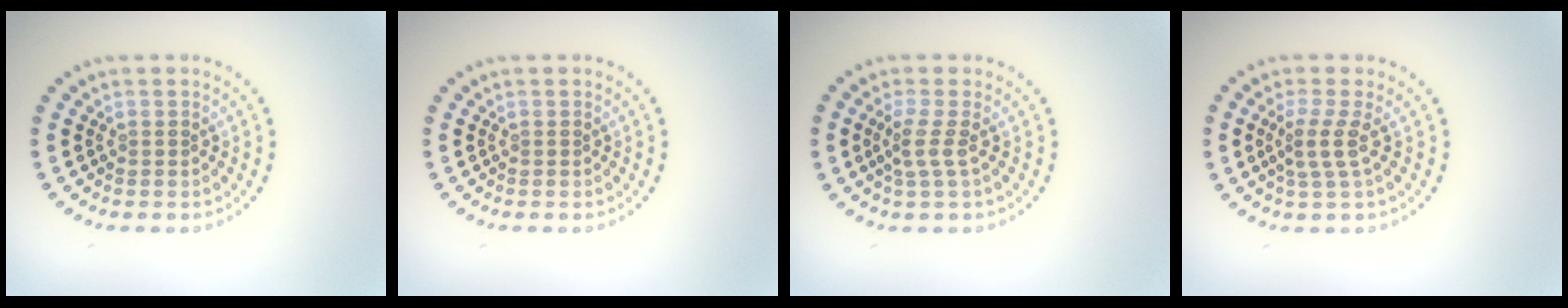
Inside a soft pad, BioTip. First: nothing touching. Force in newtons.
{"total": 0.0}
{"total": 1.8, "press": 1.4, "slide": 1.2}
{"total": 2.2, "press": 1.6, "slide": 1.5}